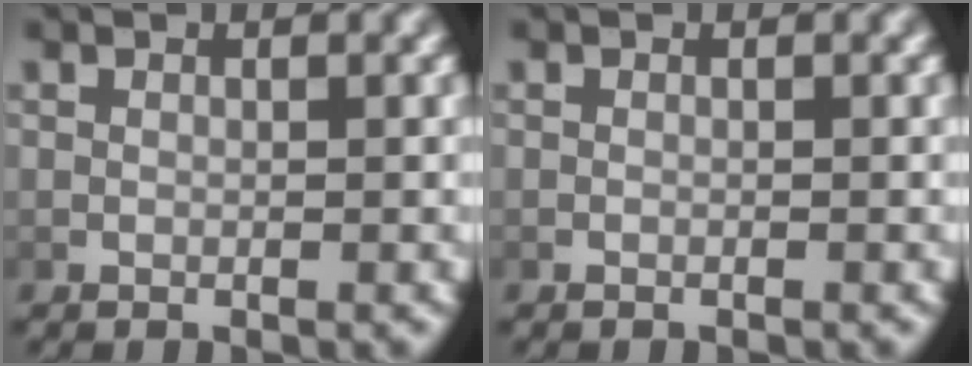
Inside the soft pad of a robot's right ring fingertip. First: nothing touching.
{"total": 0.0}